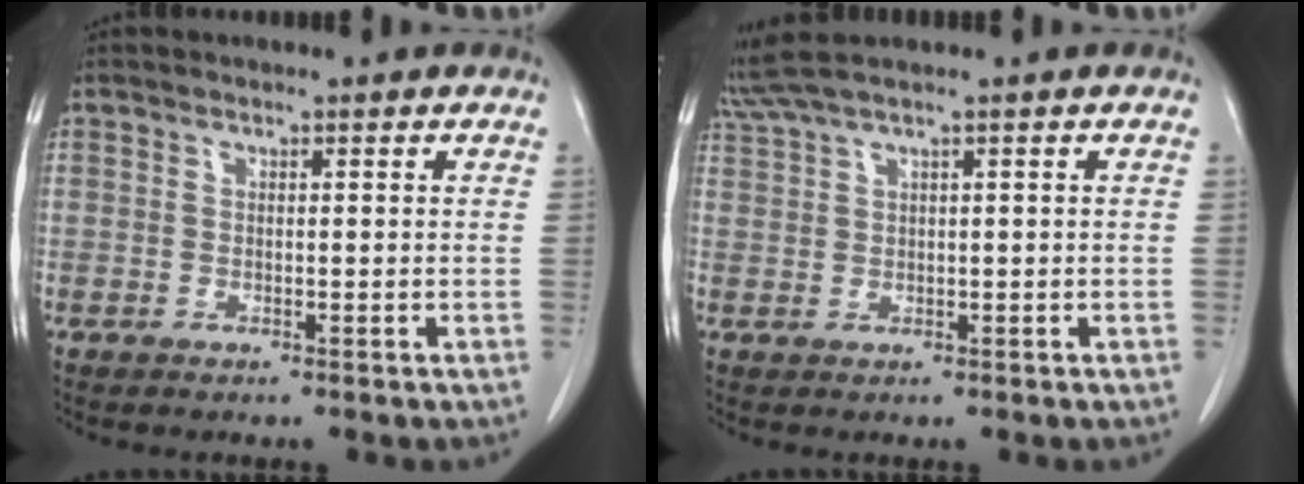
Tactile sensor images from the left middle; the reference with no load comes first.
{"total": 3.5, "force": [2.7, -0.4, 2.2], "torque": [-0.061, 0.028, 0.061]}